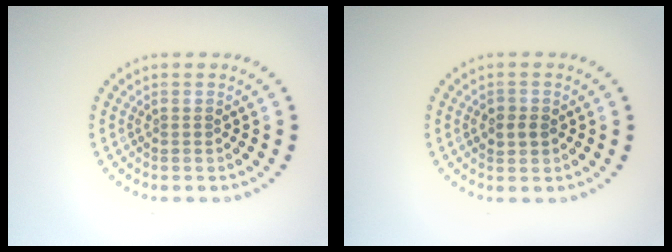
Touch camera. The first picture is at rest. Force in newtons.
{"total": 1.6, "press": 1.6, "slide": 0.3}